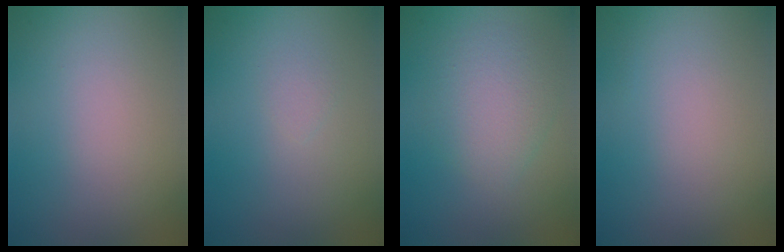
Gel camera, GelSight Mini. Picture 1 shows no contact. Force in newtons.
{"total": 0.6, "press": 0.6, "slide": 0.1}
{"total": 3.1, "press": 3.1, "slide": 0.0}
{"total": 0.0}